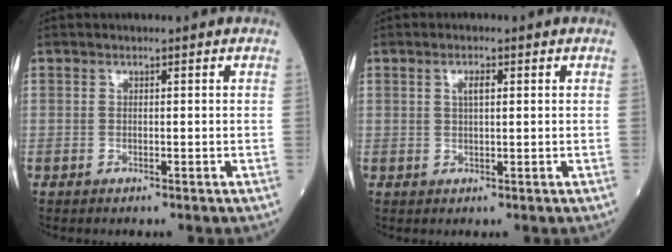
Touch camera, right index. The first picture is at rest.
{"total": 2.0, "force": [0.7, 0.6, 1.8], "torque": [-0.034, 0.002, 0.011]}